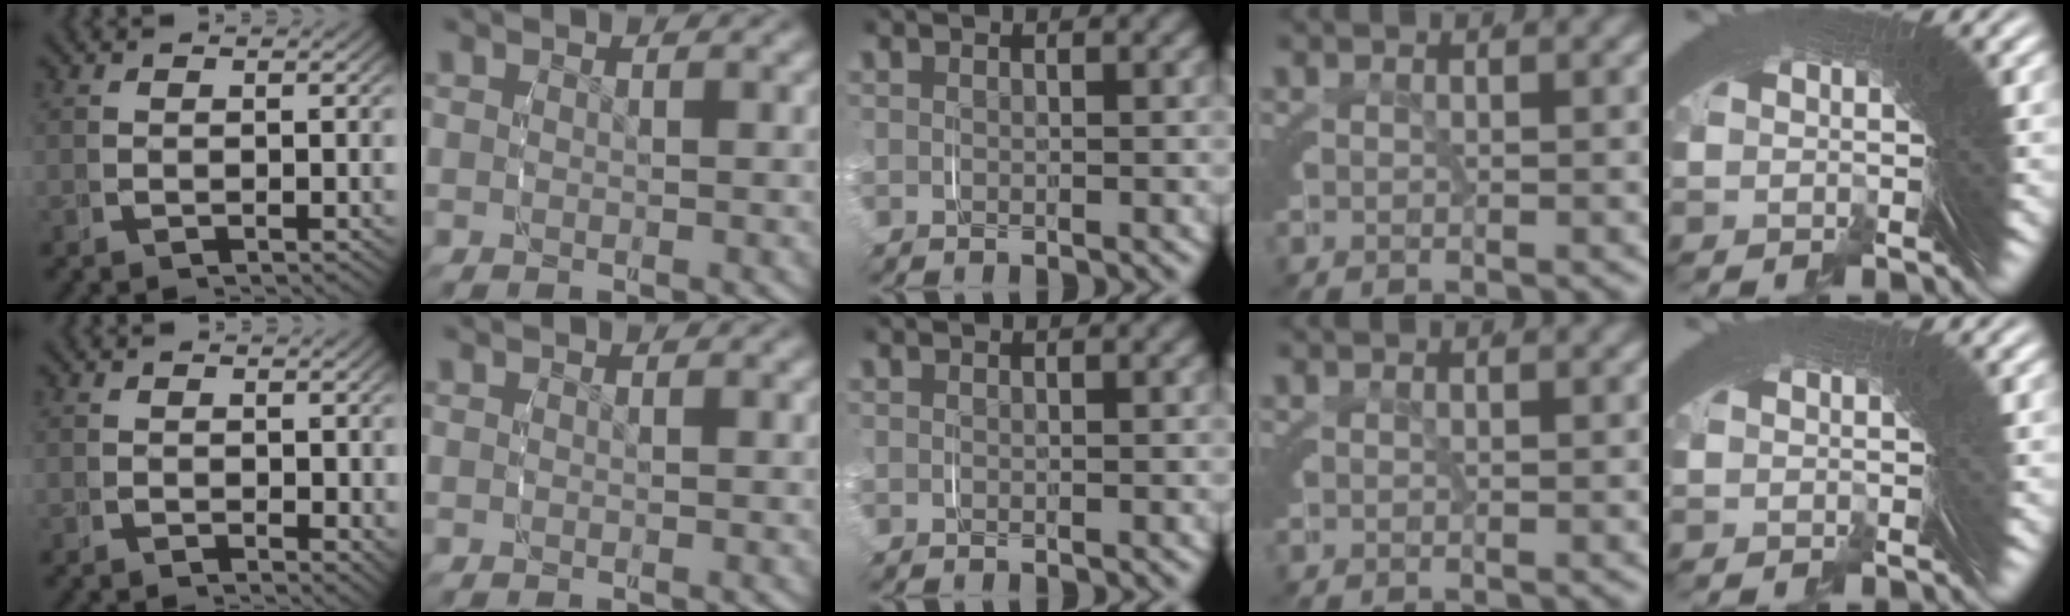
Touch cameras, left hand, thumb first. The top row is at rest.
{"thumb": {"total": 1.3, "force": [0.6, 0.8, 0.9], "torque": [-0.001, -0.006, 0.013]}}